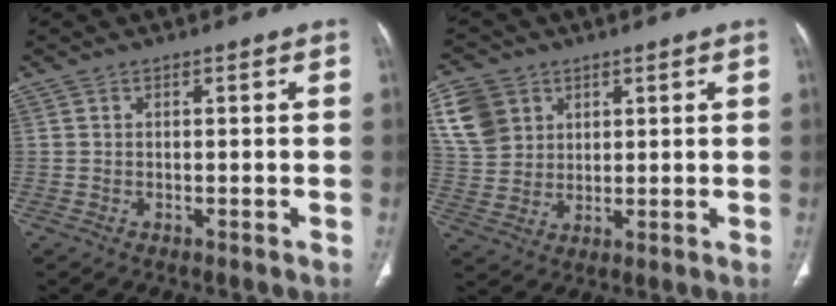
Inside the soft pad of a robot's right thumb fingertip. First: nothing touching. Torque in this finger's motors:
{"motor_torque": [-0.08, 0.79, -0.01, 0.08, 0.04]}